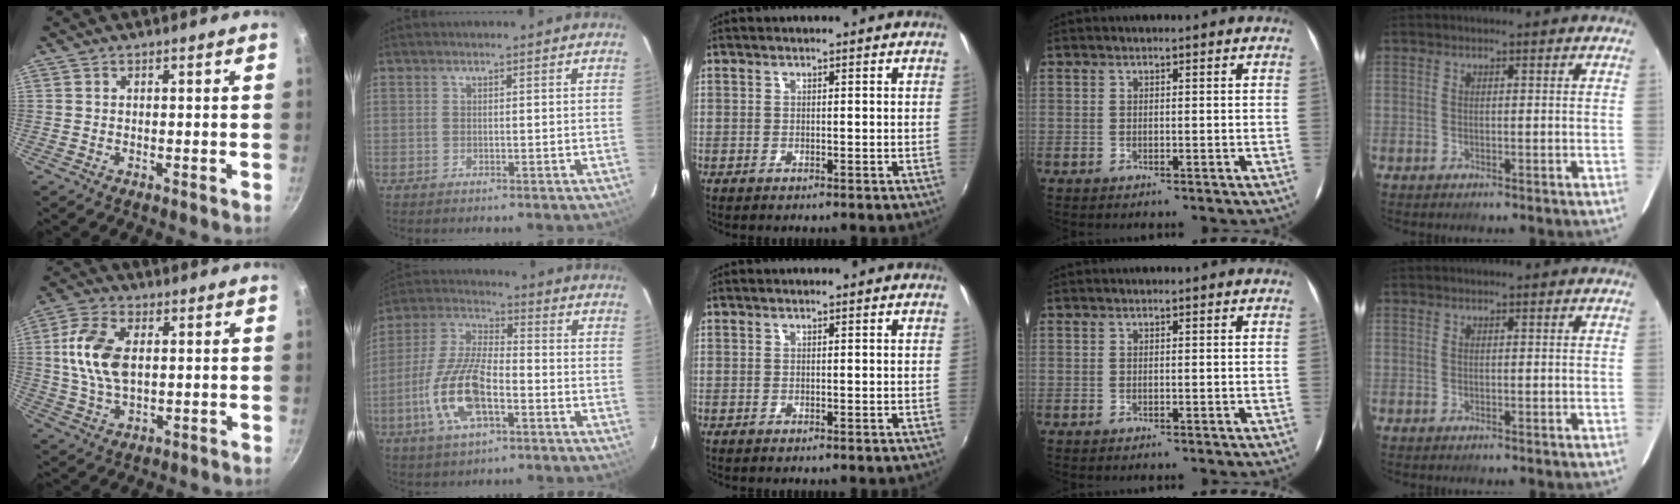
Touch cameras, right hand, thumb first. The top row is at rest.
{"thumb": {"total": 11.2, "force": [1.5, 6.6, 9.0], "torque": [-0.170, 0.010, 0.024]}, "index": {"total": 14.3, "force": [-5.2, 5.3, 12.2], "torque": [-0.265, -0.004, -0.101]}}